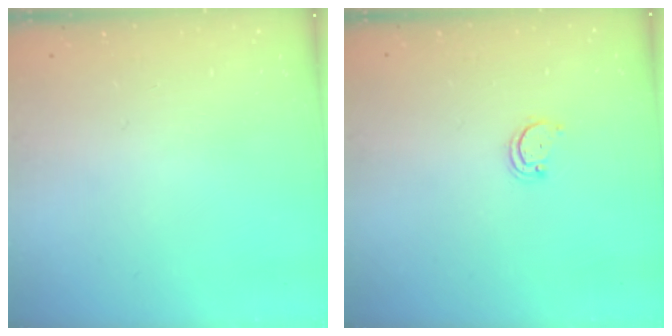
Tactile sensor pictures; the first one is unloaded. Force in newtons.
{"total": 2.2, "press": 2.2, "slide": 0.2}